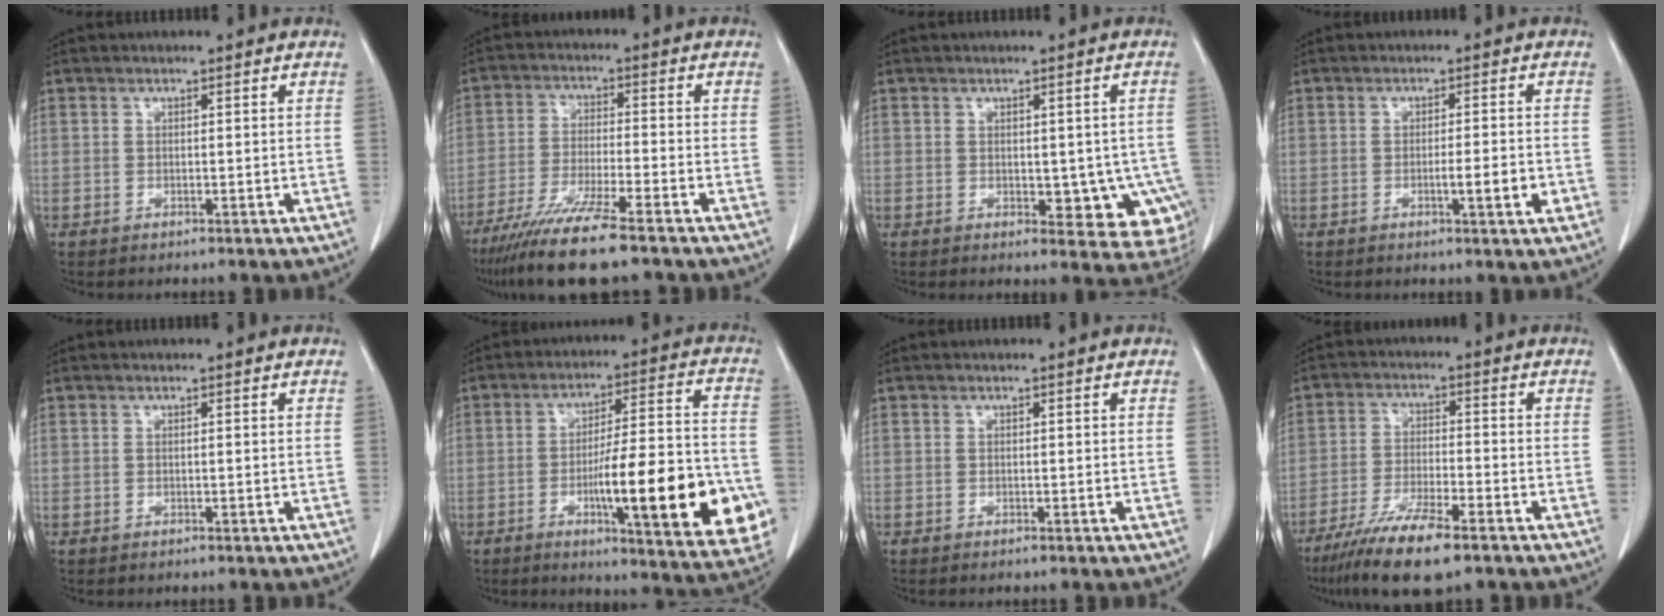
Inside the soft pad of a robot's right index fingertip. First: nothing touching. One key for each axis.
{"total": 11.6, "fx": -8.9, "fy": -0.2, "fz": 7.4, "tx": -0.130, "ty": -0.034, "tz": -0.152}
{"total": 8.9, "fx": -2.1, "fy": 4.9, "fz": 7.1, "tx": -0.055, "ty": 0.003, "tz": -0.019}
{"total": 4.1, "fx": -1.3, "fy": 0.2, "fz": 3.8, "tx": -0.057, "ty": -0.003, "tz": -0.018}
{"total": 0.0}
{"total": 22.2, "fx": -6.4, "fy": 3.3, "fz": 21.0, "tx": -0.240, "ty": 0.004, "tz": -0.081}
{"total": 0.0}
{"total": 10.4, "fx": -7.2, "fy": 1.3, "fz": 7.4, "tx": -0.136, "ty": -0.027, "tz": -0.128}